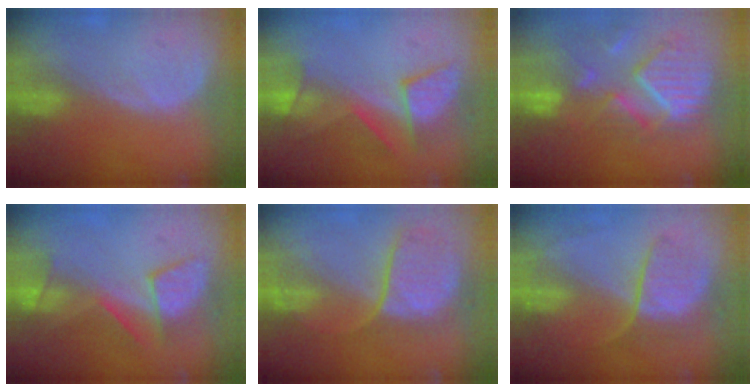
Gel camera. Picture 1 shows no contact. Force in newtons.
{"total": 7.6, "press": 7.5, "slide": 1.1}
{"total": 12.1, "press": 10.5, "slide": 6.0}
{"total": 7.8, "press": 7.5, "slide": 1.8}
{"total": 8.3, "press": 8.1, "slide": 1.8}
{"total": 6.5, "press": 6.5, "slide": 0.9}